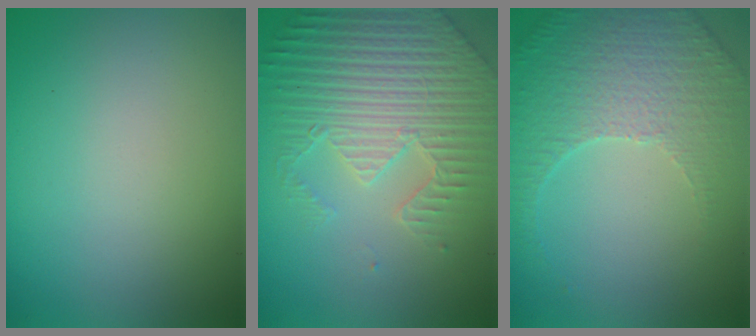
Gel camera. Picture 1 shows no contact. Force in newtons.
{"total": 5.9, "press": 5.0, "slide": 3.2}
{"total": 5.3, "press": 3.6, "slide": 3.9}